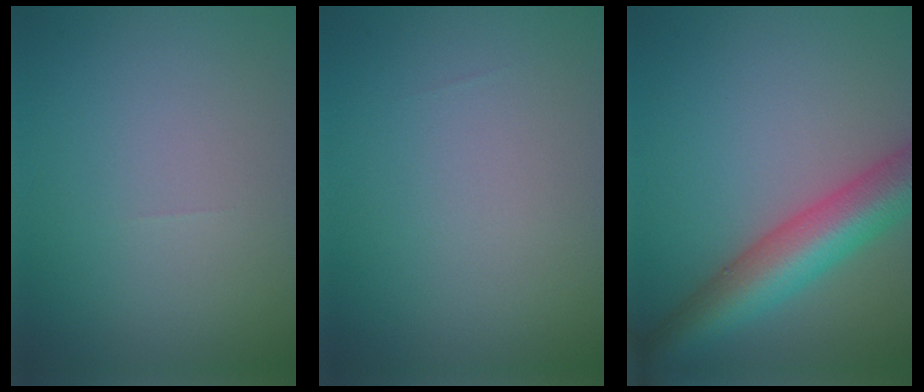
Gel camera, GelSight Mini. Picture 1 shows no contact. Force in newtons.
{"total": 0.0}
{"total": 8.4, "press": 8.4, "slide": 0.3}